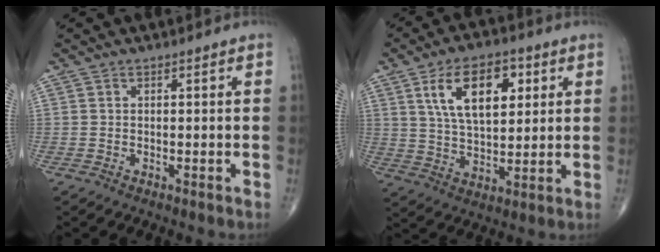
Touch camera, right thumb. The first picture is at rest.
{"total": 13.7, "force": [4.8, 7.2, 10.5], "torque": [-0.153, -0.012, 0.086]}